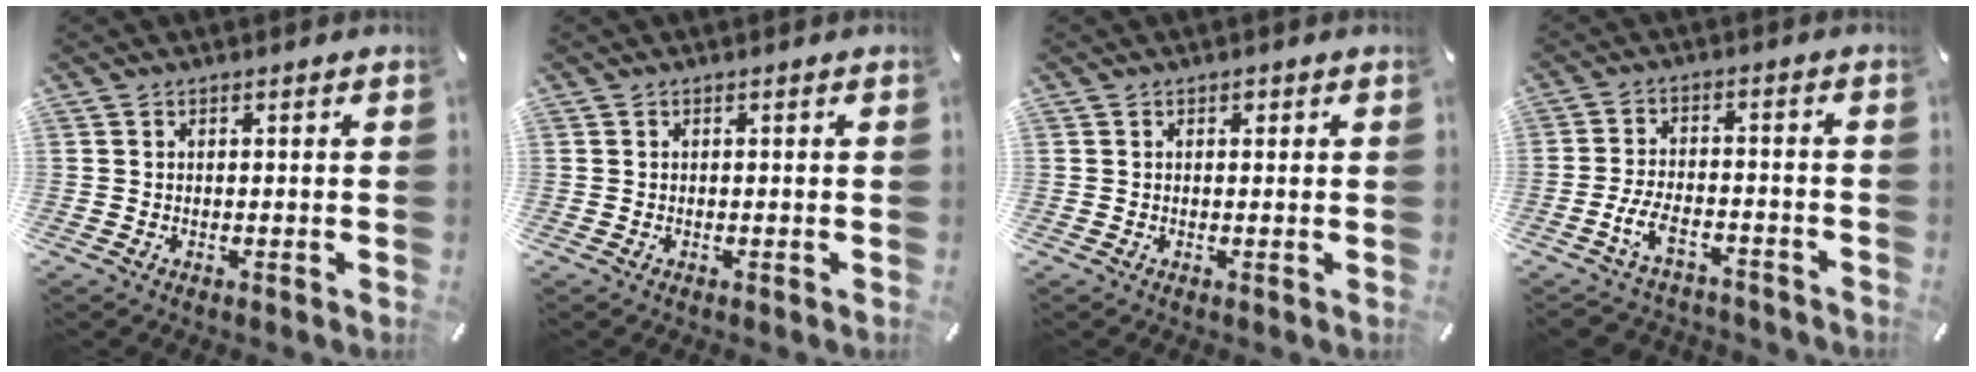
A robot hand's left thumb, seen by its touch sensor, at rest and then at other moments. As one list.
[{"total": 0.0}, {"total": 0.8, "force": [0.2, 0.7, 0.3], "torque": [-0.006, 0.002, 0.004]}, {"total": 8.0, "force": [-4.4, 4.4, 5.1], "torque": [-0.111, 0.015, -0.081]}]